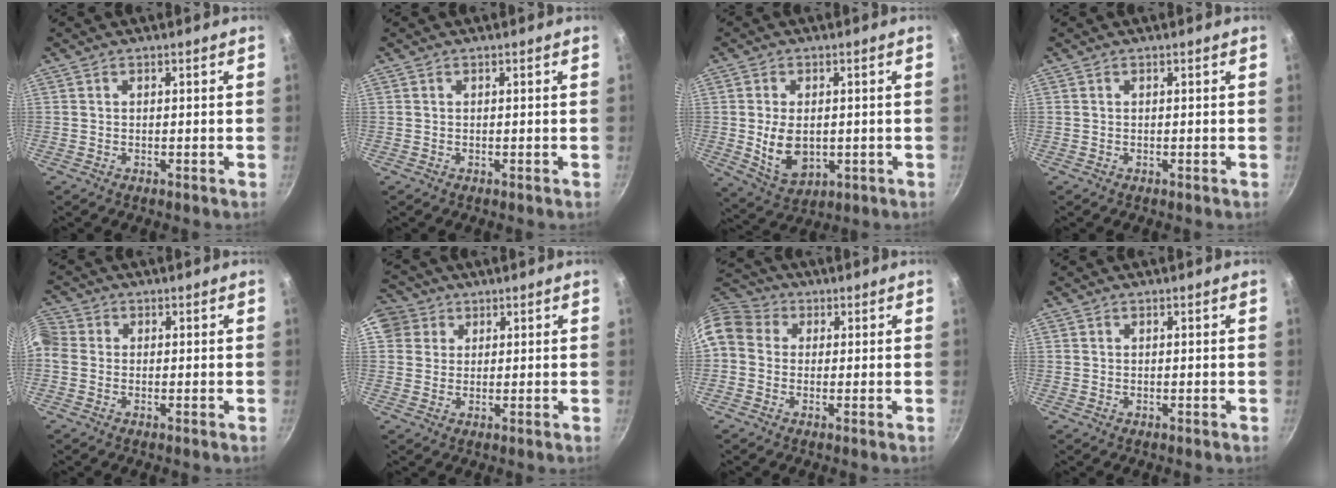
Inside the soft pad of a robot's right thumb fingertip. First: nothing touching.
{"total": 0.0}
{"total": 8.9, "force": [-0.3, 5.9, 6.7], "torque": [-0.109, -0.010, 0.010]}
{"total": 0.0}
{"total": 4.4, "force": [-0.5, 3.8, 2.1], "torque": [-0.051, 0.011, -0.026]}
{"total": 8.2, "force": [3.3, 7.2, 2.3], "torque": [-0.026, 0.012, 0.051]}
{"total": 11.8, "force": [1.6, 10.0, 6.0], "torque": [-0.121, 0.036, 0.011]}
{"total": 0.0}